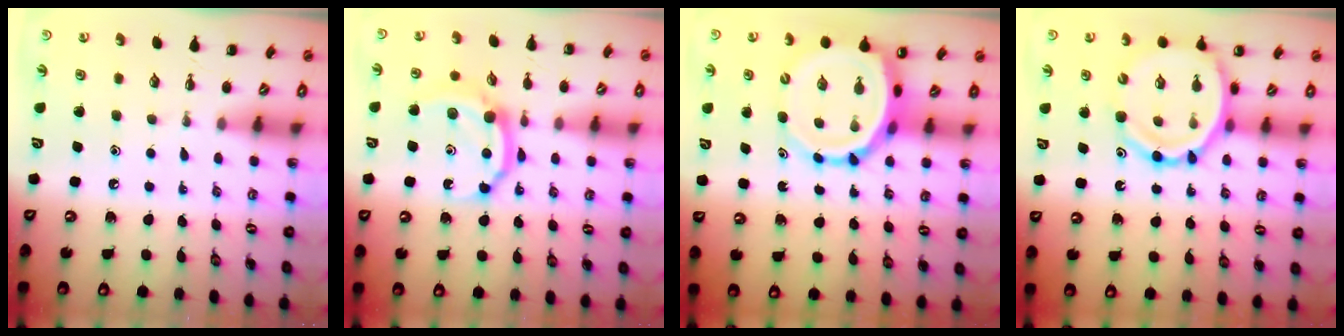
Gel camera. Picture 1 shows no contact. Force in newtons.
{"total": 9.9, "press": 9.9, "slide": 0.9}
{"total": 8.5, "press": 8.1, "slide": 2.3}
{"total": 14.3, "press": 13.8, "slide": 3.8}